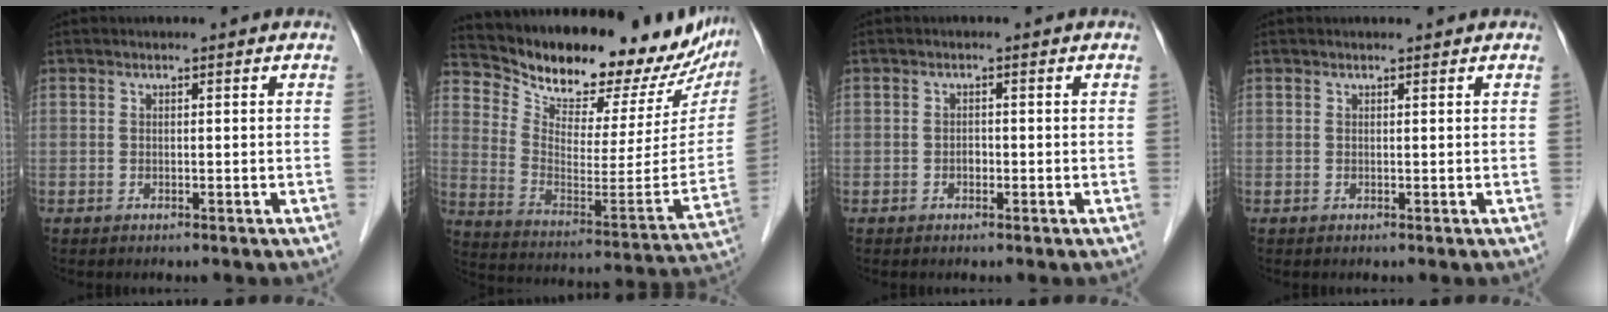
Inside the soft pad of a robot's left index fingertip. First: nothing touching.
{"total": 25.4, "force": [22.7, 6.8, 9.1], "torque": [-0.147, -0.069, 0.314]}
{"total": 0.9, "force": [-0.4, 0.6, 0.5], "torque": [-0.008, 0.003, -0.008]}
{"total": 0.6, "force": [0.6, 0.0, 0.1], "torque": [-0.006, 0.001, 0.008]}